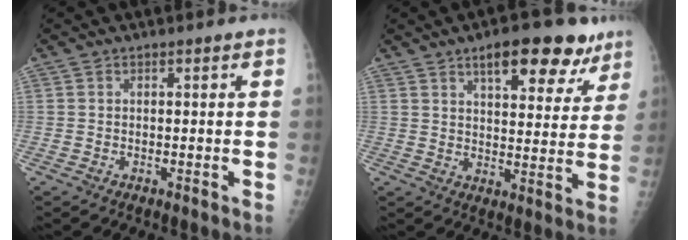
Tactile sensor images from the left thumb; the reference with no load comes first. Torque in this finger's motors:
{"motor_torque": [0.33, 0.10, 0.39, -0.13, 0.07]}